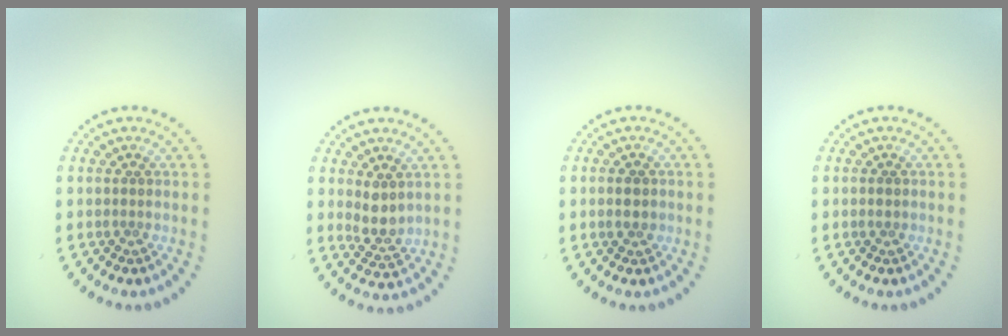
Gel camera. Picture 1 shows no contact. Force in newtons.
{"total": 2.4, "press": 2.0, "slide": 1.3}
{"total": 1.2, "press": 1.2, "slide": 0.1}
{"total": 0.7, "press": 0.7, "slide": 0.1}